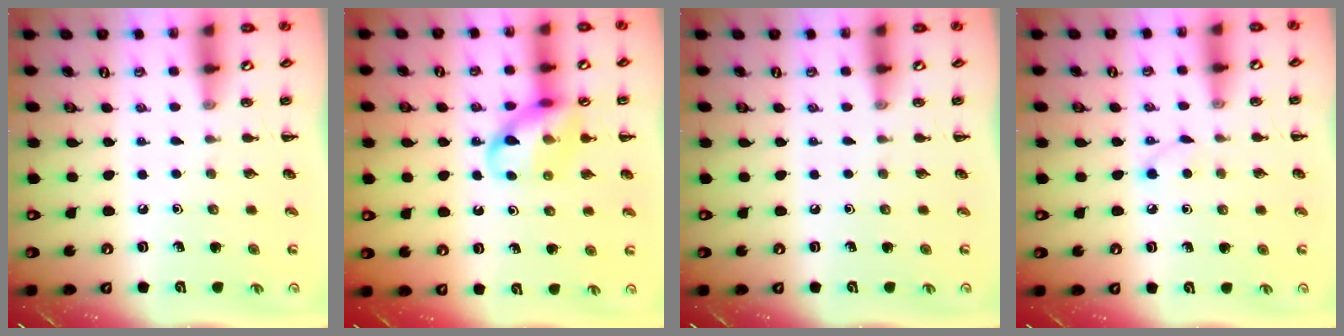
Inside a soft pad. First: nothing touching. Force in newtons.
{"total": 12.6, "press": 12.5, "slide": 1.6}
{"total": 0.0}
{"total": 2.7, "press": 2.5, "slide": 0.9}